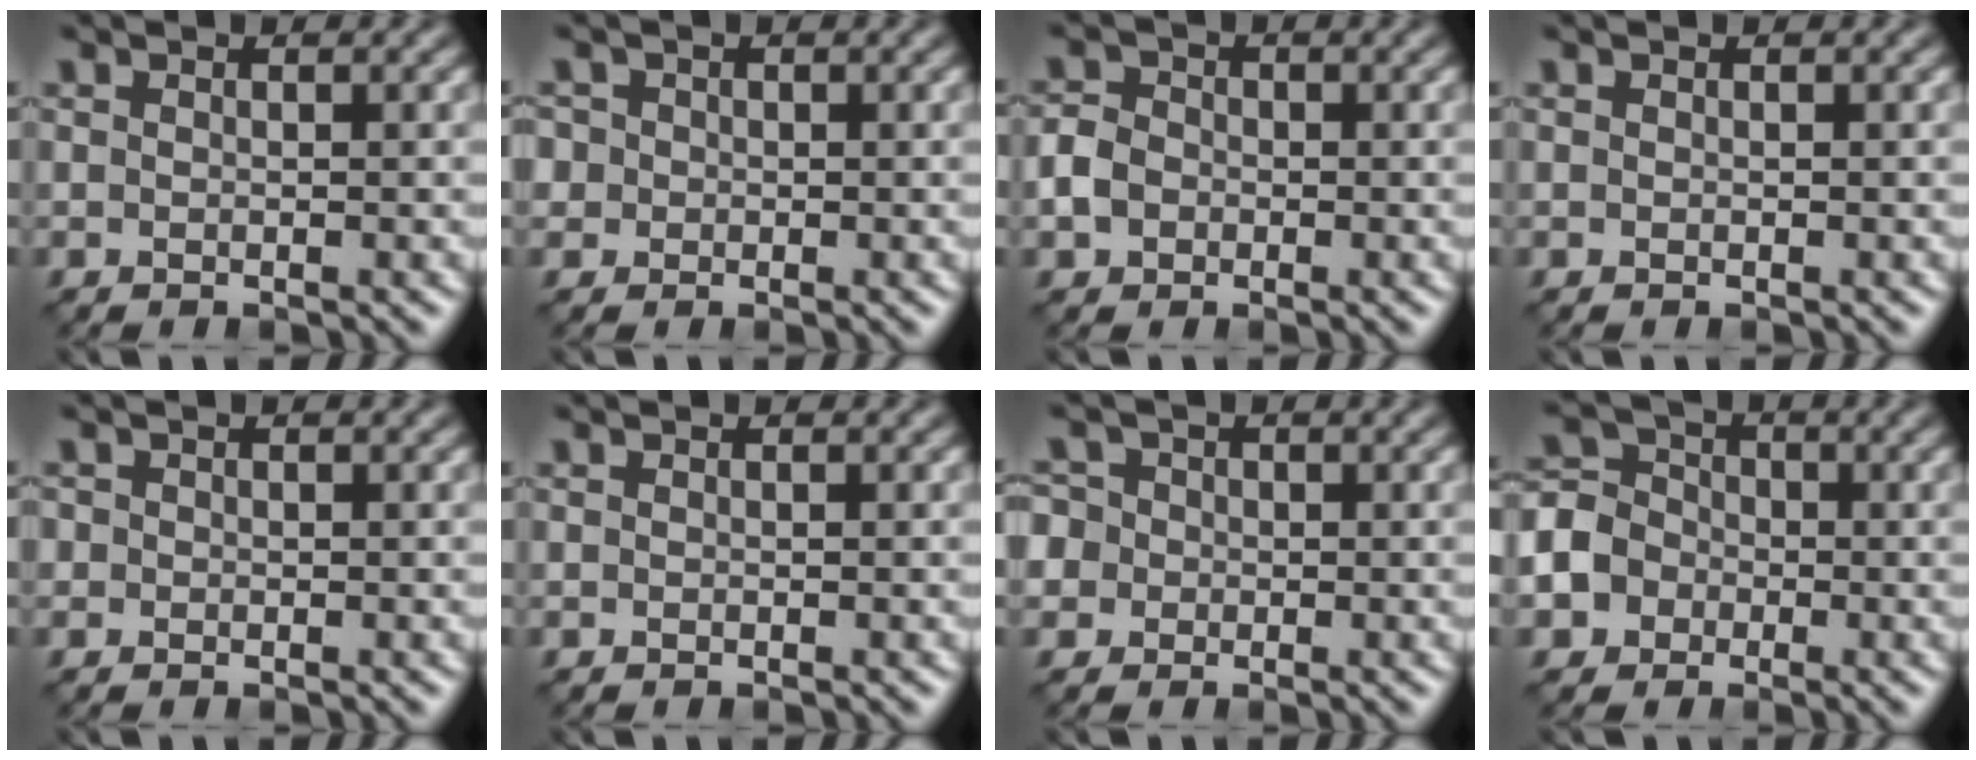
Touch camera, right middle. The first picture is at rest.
{"total": 2.7, "force": [0.8, 2.4, 0.9], "torque": [-0.005, 0.016, -0.002]}
{"total": 2.4, "force": [-0.6, 2.1, 1.0], "torque": [-0.021, 0.002, -0.019]}
{"total": 0.0}
{"total": 0.8, "force": [0.0, 0.8, 0.1], "torque": [0.005, -0.002, -0.004]}
{"total": 0.0}
{"total": 5.5, "force": [0.1, 5.0, 2.1], "torque": [-0.041, 0.033, -0.035]}
{"total": 7.4, "force": [-2.8, 6.5, 2.2], "torque": [-0.054, -0.009, -0.071]}